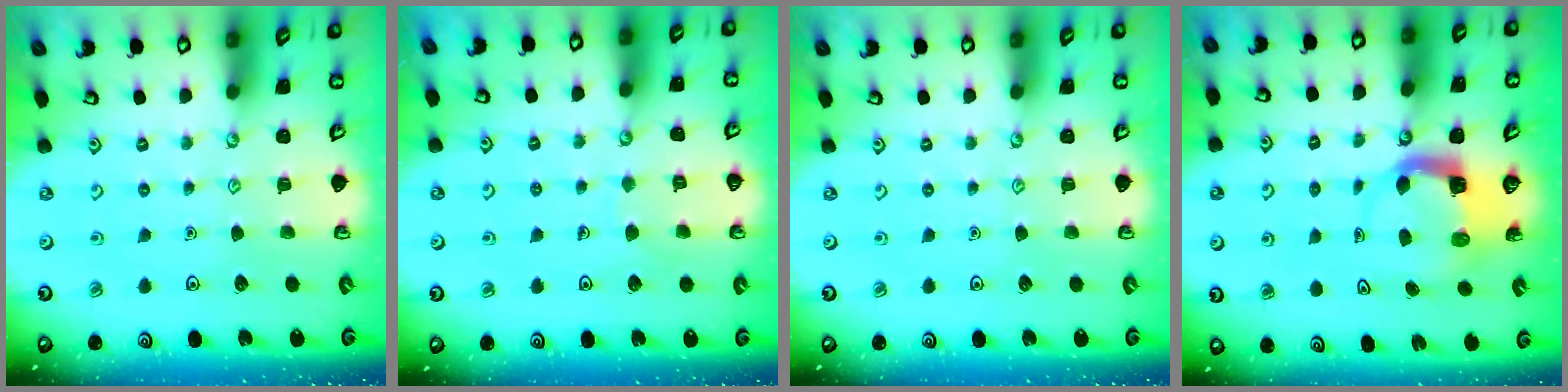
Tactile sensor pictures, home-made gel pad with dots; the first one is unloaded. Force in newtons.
{"total": 5.0, "press": 5.0, "slide": 0.4}
{"total": 0.0}
{"total": 5.2, "press": 5.1, "slide": 0.7}